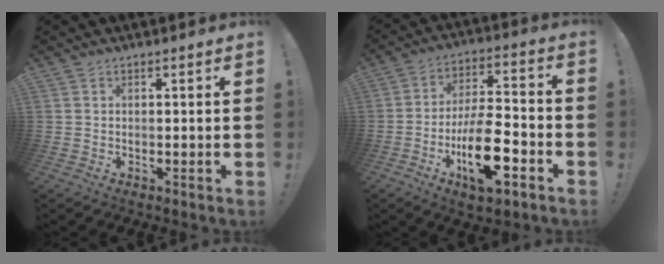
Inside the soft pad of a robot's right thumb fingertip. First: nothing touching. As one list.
[{"total": 18.4, "force": [-7.5, 7.9, 14.9], "torque": [-0.270, 0.039, -0.116]}]